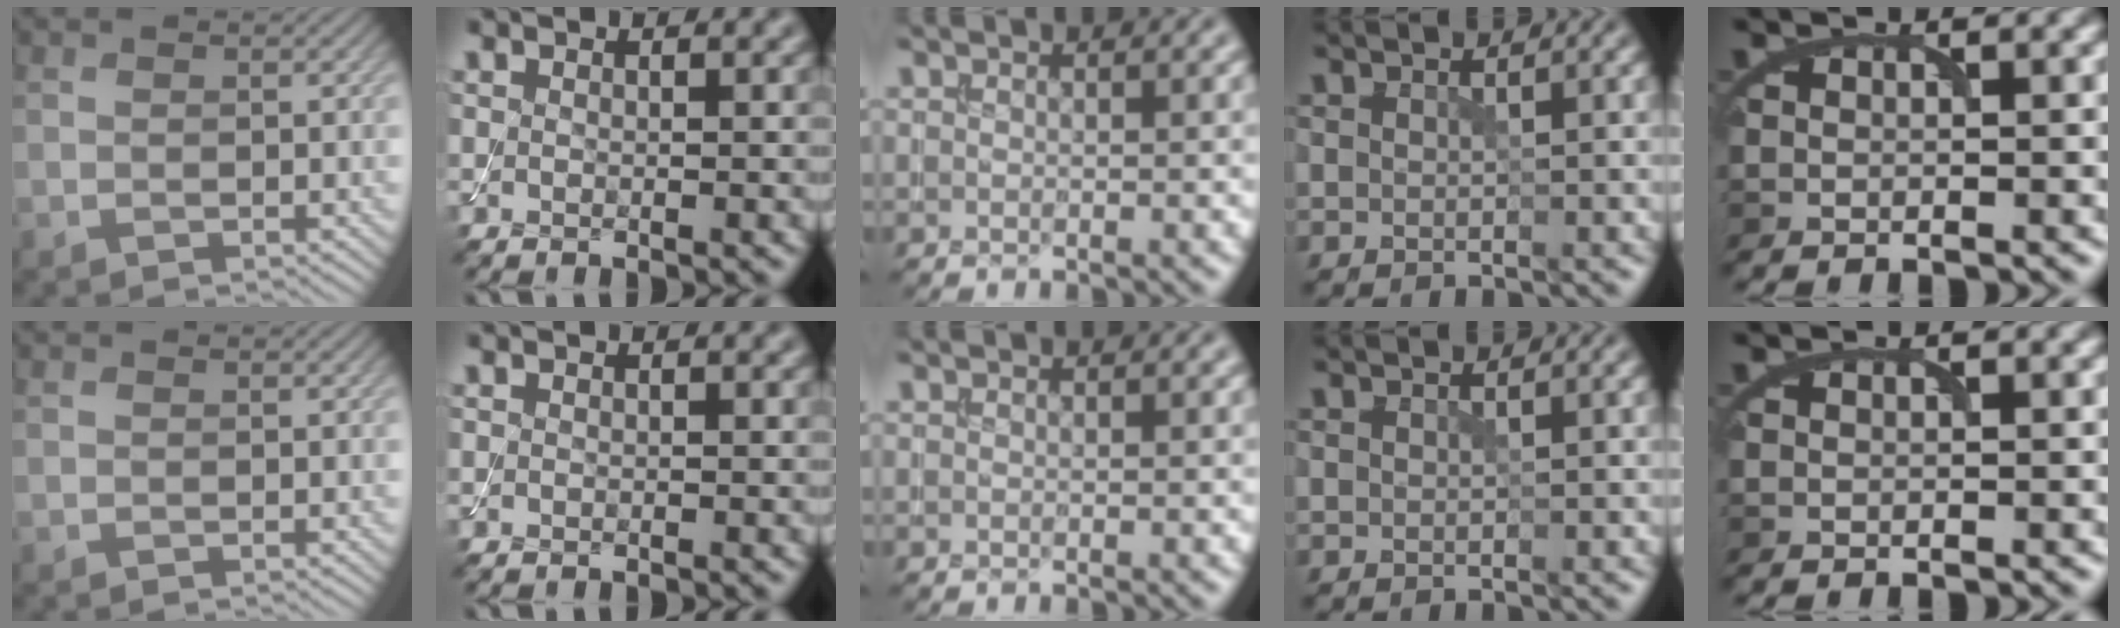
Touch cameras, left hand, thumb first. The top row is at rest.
{}